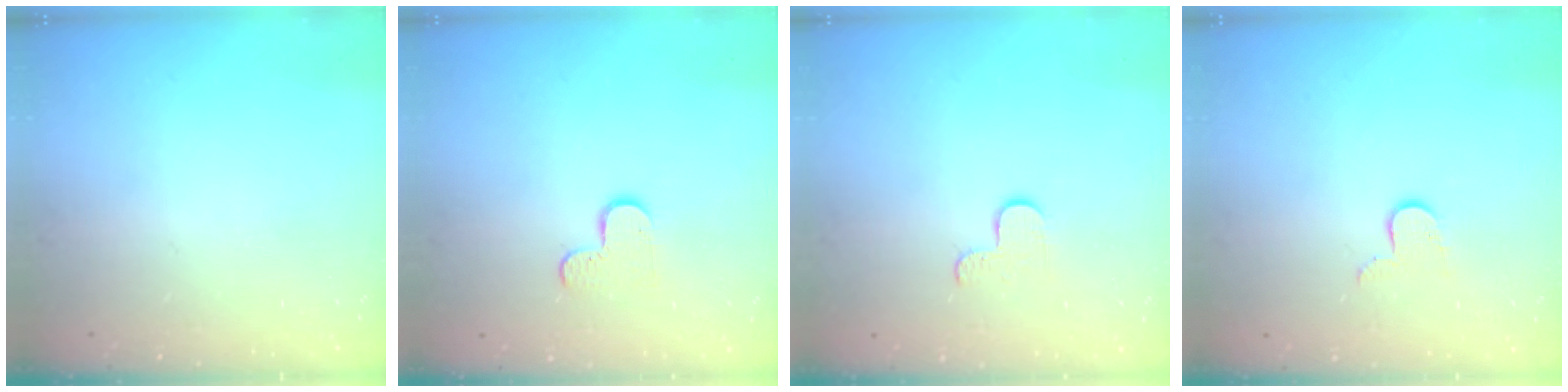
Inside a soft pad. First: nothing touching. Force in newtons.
{"total": 5.1, "press": 5.0, "slide": 0.5}
{"total": 2.9, "press": 2.9, "slide": 0.3}
{"total": 6.3, "press": 6.3, "slide": 0.5}